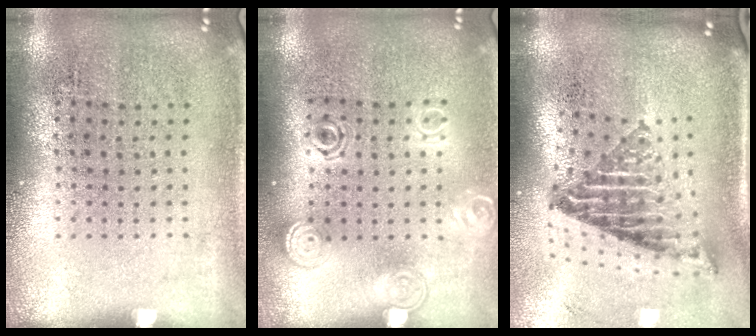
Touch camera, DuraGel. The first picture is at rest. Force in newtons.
{"total": 1.5, "press": 1.2, "slide": 0.9}
{"total": 2.0, "press": 1.5, "slide": 1.4}